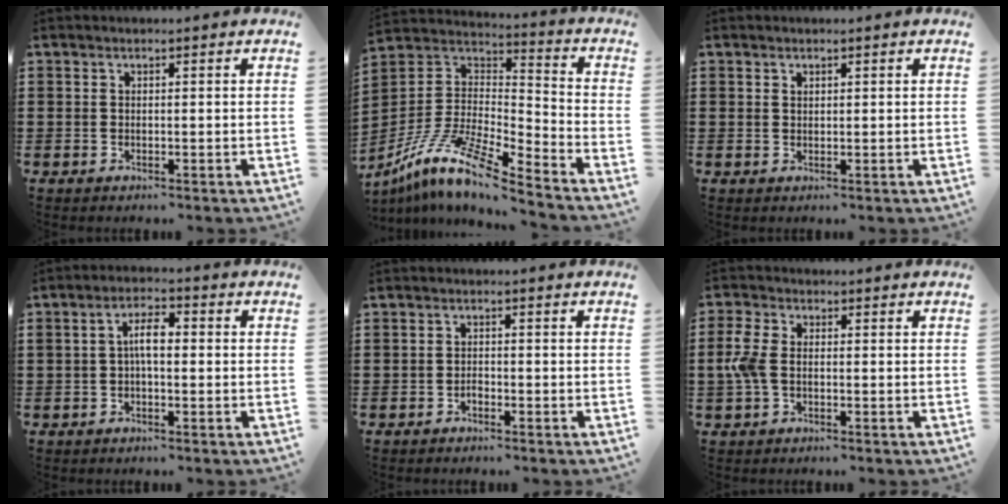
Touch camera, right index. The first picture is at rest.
{"total": 11.3, "force": [-8.8, 1.7, 6.9], "torque": [-0.158, 0.001, -0.182]}
{"total": 0.7, "force": [0.5, 0.5, 0.2], "torque": [-0.004, 0.002, 0.010]}
{"total": 4.4, "force": [-0.2, 1.6, 4.1], "torque": [-0.081, 0.006, -0.008]}
{"total": 1.1, "force": [-0.7, 0.7, 0.5], "torque": [-0.013, -0.003, -0.014]}
{"total": 4.7, "force": [-0.3, 2.8, 3.8], "torque": [-0.102, -0.002, -0.015]}